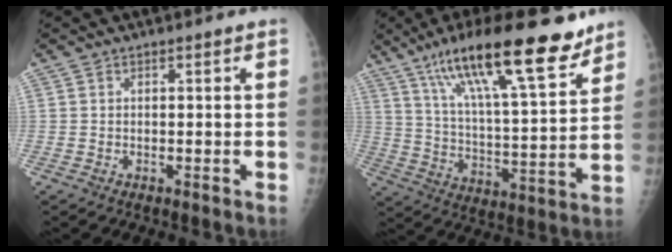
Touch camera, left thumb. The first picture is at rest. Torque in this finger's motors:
{"motor_torque": [1.34, -0.13, 1.73, -1.06, 0.21]}